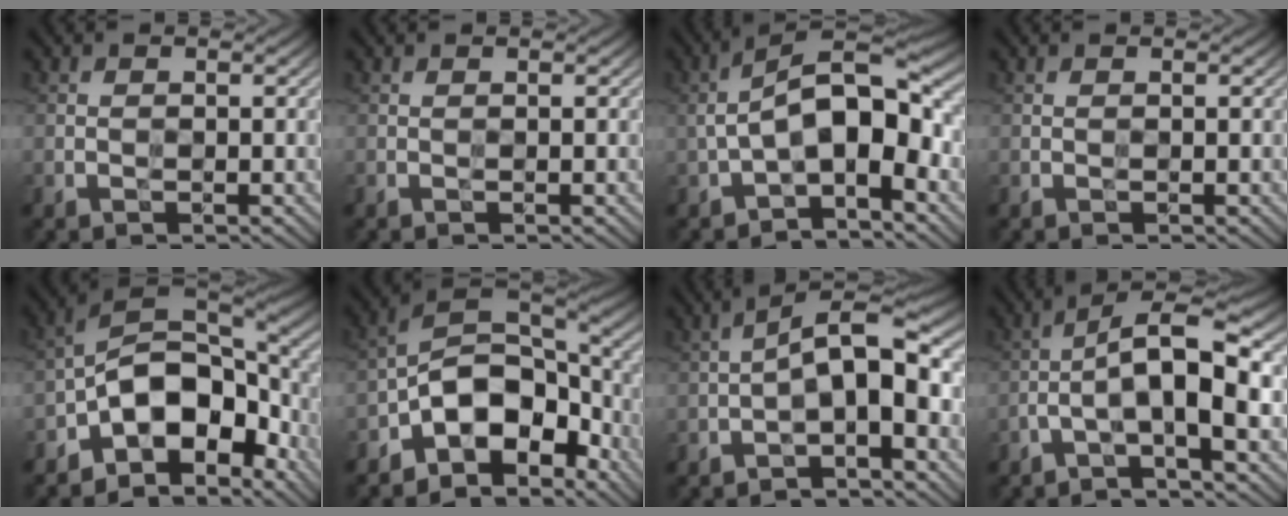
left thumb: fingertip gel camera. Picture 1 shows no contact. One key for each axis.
{"total": 0.0}
{"total": 9.8, "fx": -1.9, "fy": 4.1, "fz": 8.7, "tx": -0.149, "ty": 0.019, "tz": -0.036}
{"total": 0.0}
{"total": 11.9, "fx": -4.9, "fy": 6.7, "fz": 8.6, "tx": -0.142, "ty": -0.002, "tz": -0.097}
{"total": 11.2, "fx": -5.4, "fy": 6.4, "fz": 7.4, "tx": -0.132, "ty": -0.005, "tz": -0.106}
{"total": 6.6, "fx": -1.7, "fy": 2.2, "fz": 5.9, "tx": -0.092, "ty": 0.023, "tz": -0.038}
{"total": 7.3, "fx": -1.8, "fy": 1.5, "fz": 7.0, "tx": -0.116, "ty": 0.026, "tz": -0.046}